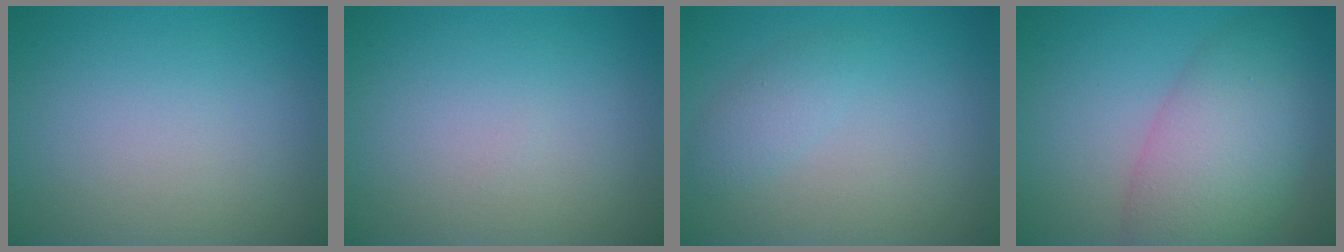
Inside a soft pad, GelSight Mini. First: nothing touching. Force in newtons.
{"total": 0.0}
{"total": 1.6, "press": 1.6, "slide": 0.0}
{"total": 7.7, "press": 7.7, "slide": 0.1}